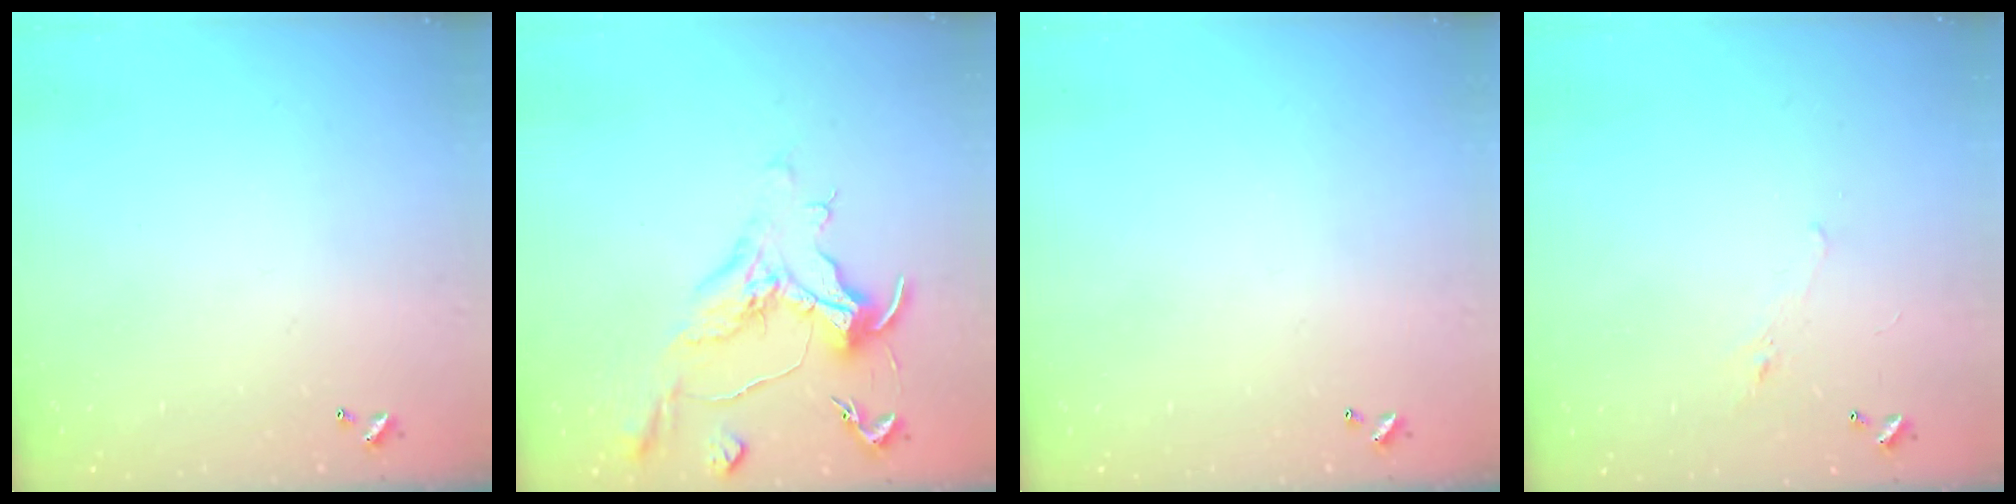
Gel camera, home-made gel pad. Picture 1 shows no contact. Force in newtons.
{"total": 1.6, "press": 1.5, "slide": 0.6}
{"total": 0.0}
{"total": 0.7, "press": 0.2, "slide": 0.6}